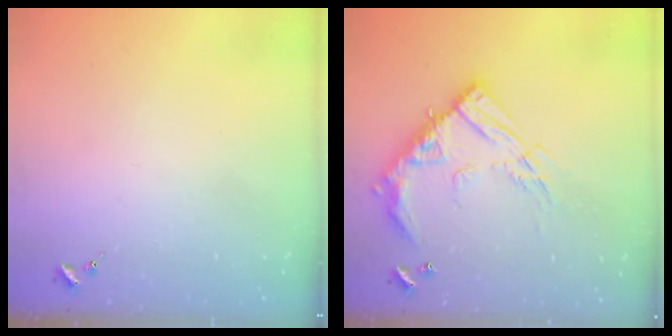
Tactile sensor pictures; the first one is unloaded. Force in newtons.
{"total": 19.4, "press": 19.2, "slide": 2.1}